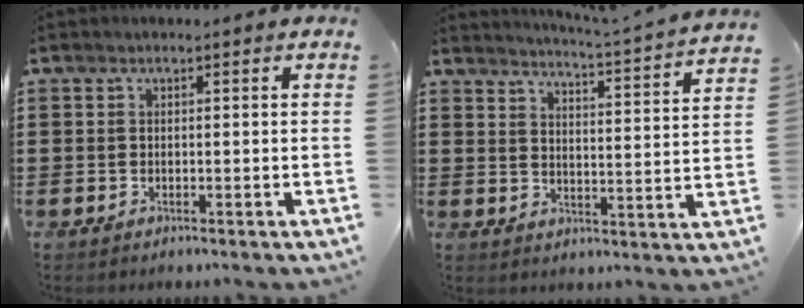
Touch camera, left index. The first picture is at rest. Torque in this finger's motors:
{"motor_torque": [0.02, -1.66, -1.05, -0.09]}